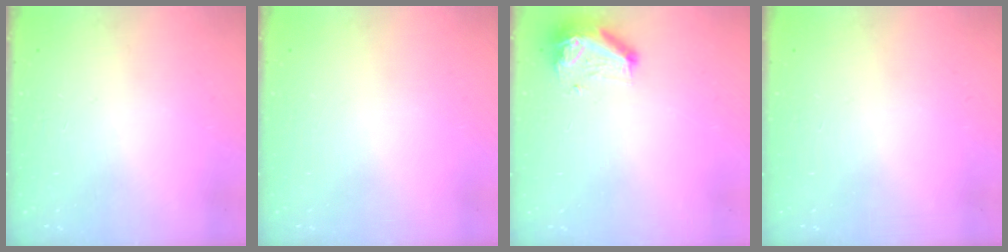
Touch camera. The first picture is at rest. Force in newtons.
{"total": 0.0}
{"total": 8.4, "press": 8.4, "slide": 0.4}
{"total": 0.0}